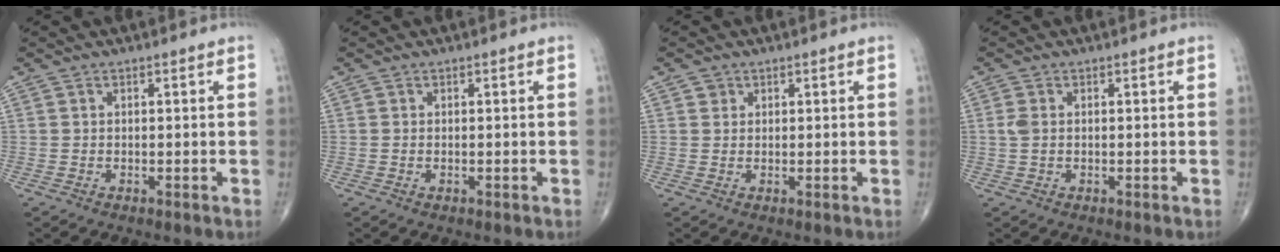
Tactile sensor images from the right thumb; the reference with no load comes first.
{"total": 0.0}
{"total": 1.3, "force": [0.6, 1.1, 0.1], "torque": [0.011, -0.002, 0.005]}
{"total": 1.7, "force": [0.1, 1.1, 1.4], "torque": [-0.040, 0.002, 0.001]}